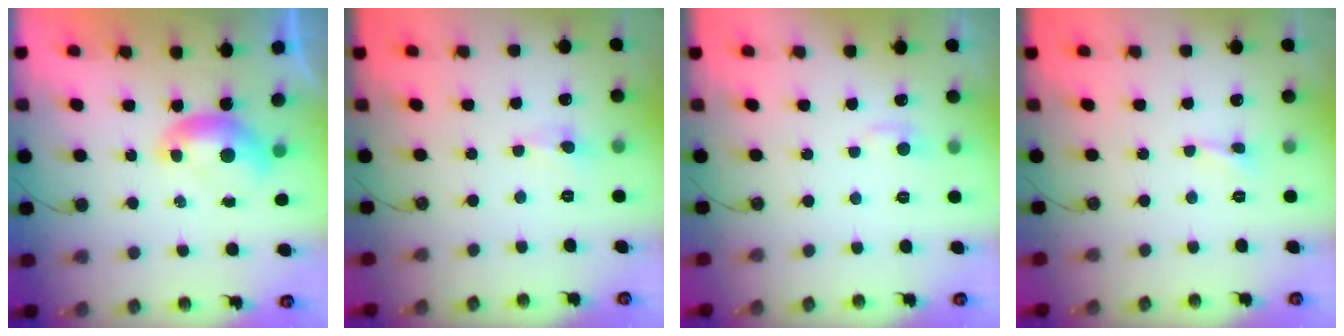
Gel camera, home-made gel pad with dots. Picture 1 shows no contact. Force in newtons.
{"total": 0.6, "press": 0.5, "slide": 0.3}
{"total": 1.6, "press": 1.4, "slide": 0.7}
{"total": 1.5, "press": 1.4, "slide": 0.5}